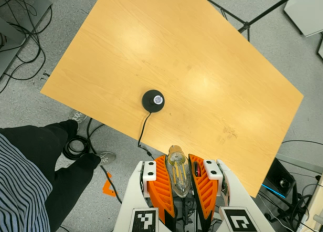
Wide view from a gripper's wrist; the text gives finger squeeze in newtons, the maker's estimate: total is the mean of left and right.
{"total": 22.1, "left": 25.3, "right": 18.8}